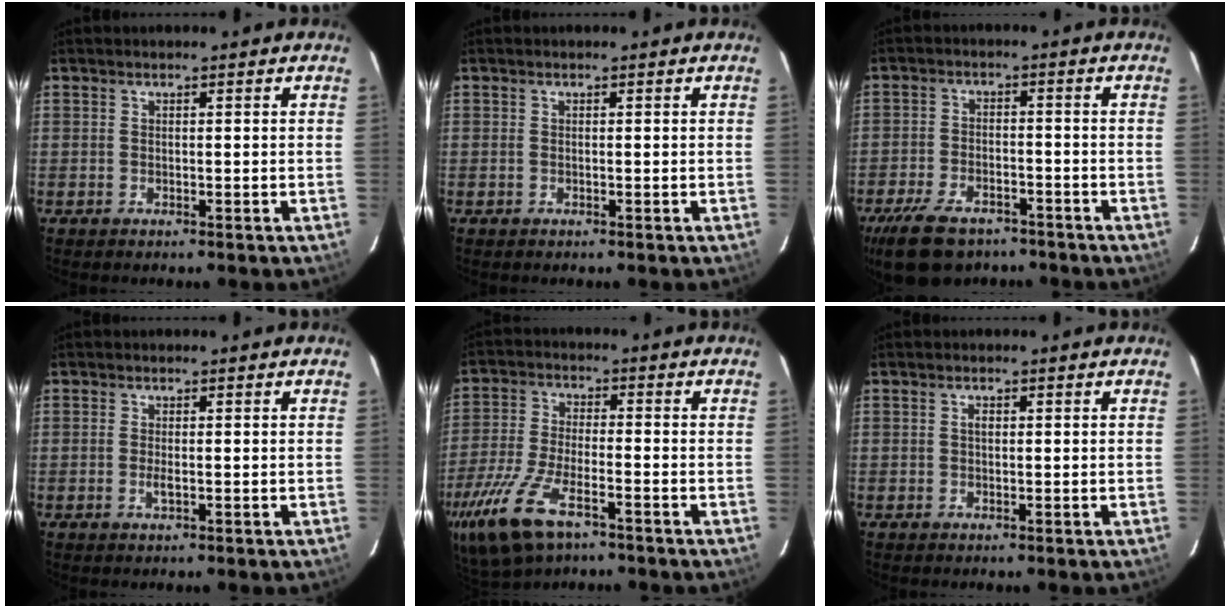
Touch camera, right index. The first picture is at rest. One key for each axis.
{"total": 0.0}
{"total": 13.0, "fx": -9.4, "fy": 6.5, "fz": 6.4, "tx": -0.157, "ty": -0.012, "tz": -0.155}
{"total": 1.4, "fx": -0.3, "fy": 0.3, "fz": 1.3, "tx": -0.026, "ty": -0.001, "tz": -0.006}
{"total": 18.2, "fx": -10.7, "fy": 7.3, "fz": 12.8, "tx": -0.285, "ty": -0.050, "tz": -0.200}
{"total": 0.8, "fx": 0.1, "fy": 0.5, "fz": 0.6, "tx": -0.011, "ty": 0.003, "tz": 0.001}